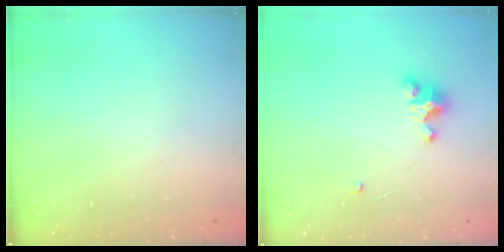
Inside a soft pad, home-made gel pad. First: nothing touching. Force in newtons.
{"total": 3.4, "press": 3.4, "slide": 0.4}